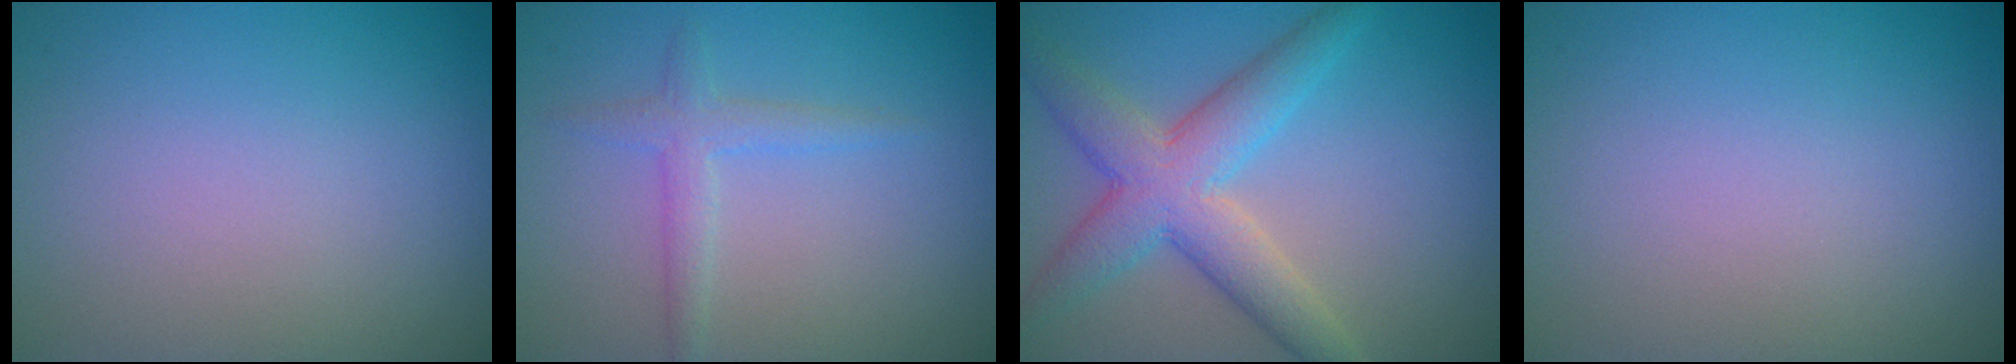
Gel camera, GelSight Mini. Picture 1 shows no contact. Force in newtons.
{"total": 1.9, "press": 1.9, "slide": 0.1}
{"total": 5.8, "press": 5.8, "slide": 0.0}
{"total": 0.0}